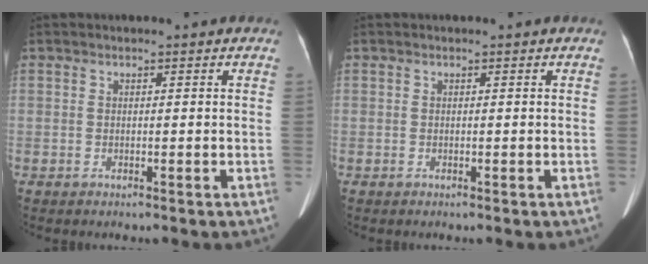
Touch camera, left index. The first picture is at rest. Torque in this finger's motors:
{"motor_torque": [0.05, 0.07, 0.00, 0.00]}